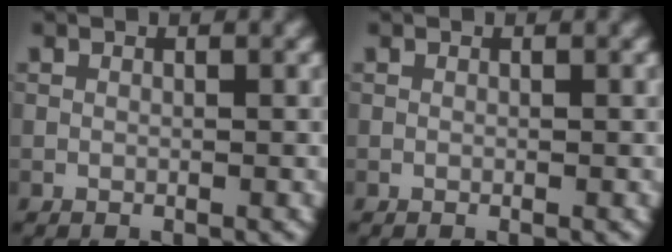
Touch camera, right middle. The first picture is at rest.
{"total": 0.0}